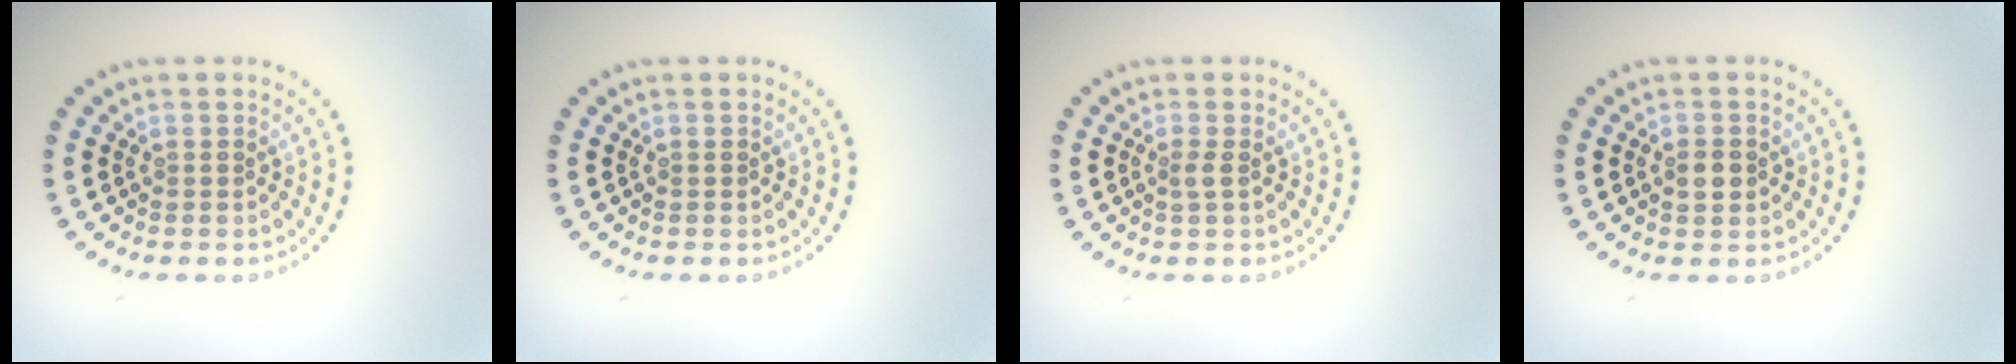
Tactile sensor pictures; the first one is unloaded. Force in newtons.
{"total": 0.0}
{"total": 0.8, "press": 0.6, "slide": 0.6}
{"total": 1.5, "press": 1.5, "slide": 0.2}